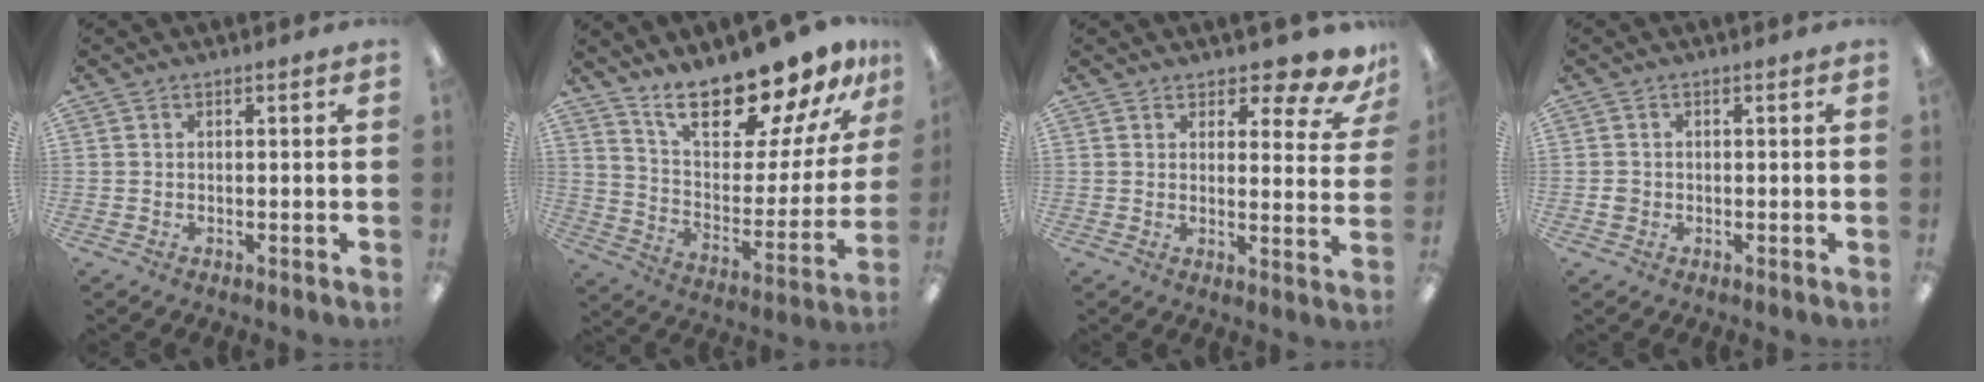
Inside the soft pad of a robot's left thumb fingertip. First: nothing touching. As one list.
[{"total": 21.0, "force": [17.9, 5.8, 9.3], "torque": [-0.151, -0.130, 0.307]}, {"total": 7.5, "force": [6.2, 2.4, 3.4], "torque": [-0.030, -0.050, 0.104]}, {"total": 1.5, "force": [-0.1, 1.4, 0.4], "torque": [0.000, 0.002, -0.006]}]